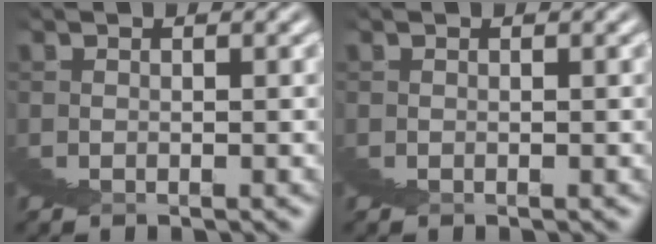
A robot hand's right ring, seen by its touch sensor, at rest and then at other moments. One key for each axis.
{"total": 0.0}